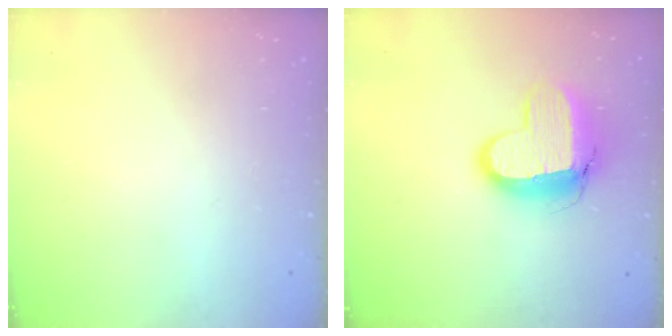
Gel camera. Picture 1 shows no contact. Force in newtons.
{"total": 13.3, "press": 13.3, "slide": 1.0}